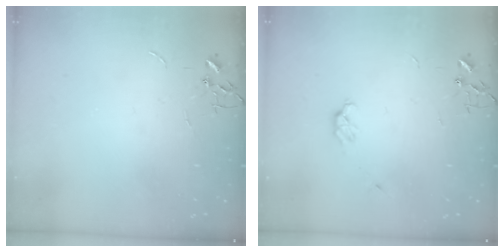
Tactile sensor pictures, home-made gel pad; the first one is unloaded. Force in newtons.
{"total": 4.2, "press": 4.1, "slide": 1.0}